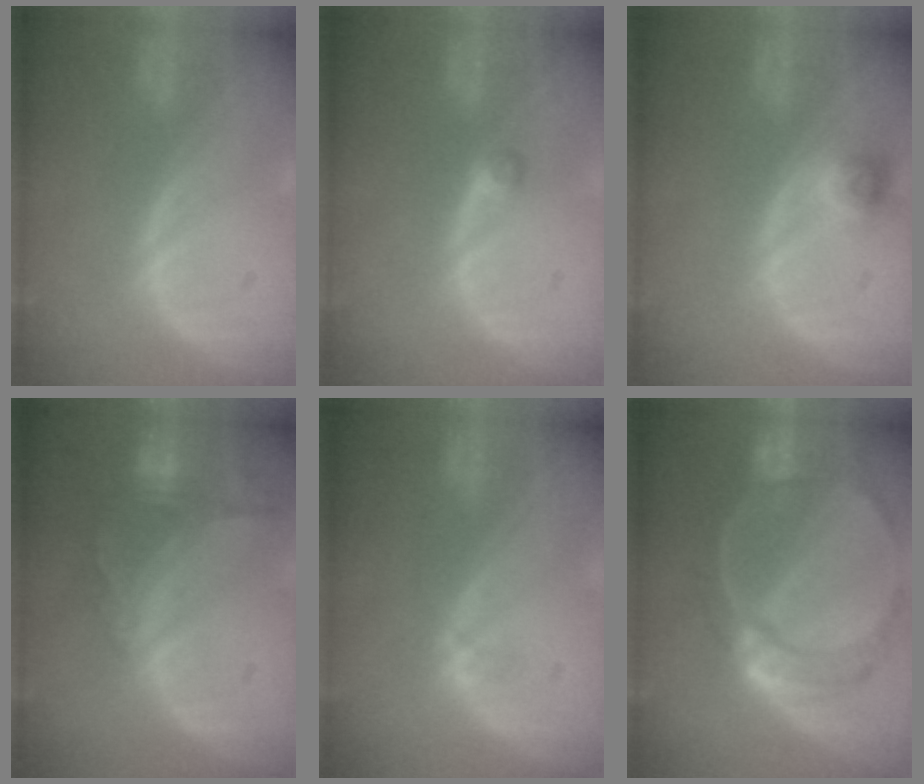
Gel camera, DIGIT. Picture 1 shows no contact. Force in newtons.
{"total": 1.5, "press": 1.2, "slide": 0.8}
{"total": 2.3, "press": 2.2, "slide": 0.3}
{"total": 8.9, "press": 7.8, "slide": 4.2}
{"total": 0.9, "press": 0.9, "slide": 0.1}
{"total": 10.5, "press": 8.9, "slide": 5.7}